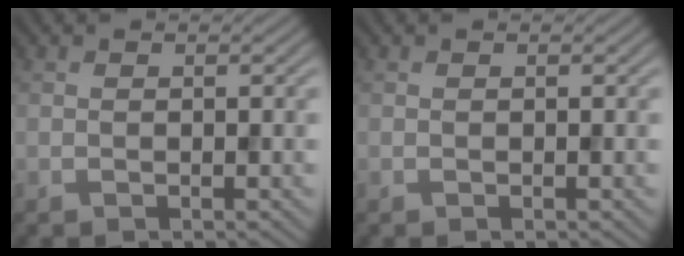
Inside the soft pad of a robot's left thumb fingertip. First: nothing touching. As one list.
[{"total": 0.0}]